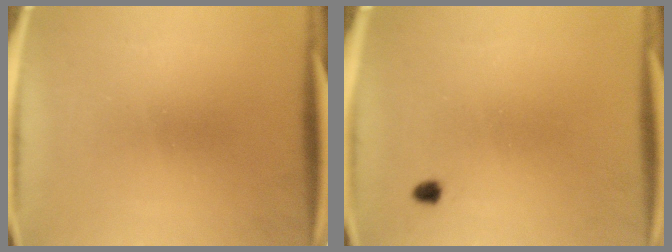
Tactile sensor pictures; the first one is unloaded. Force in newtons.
{"total": 1.0}